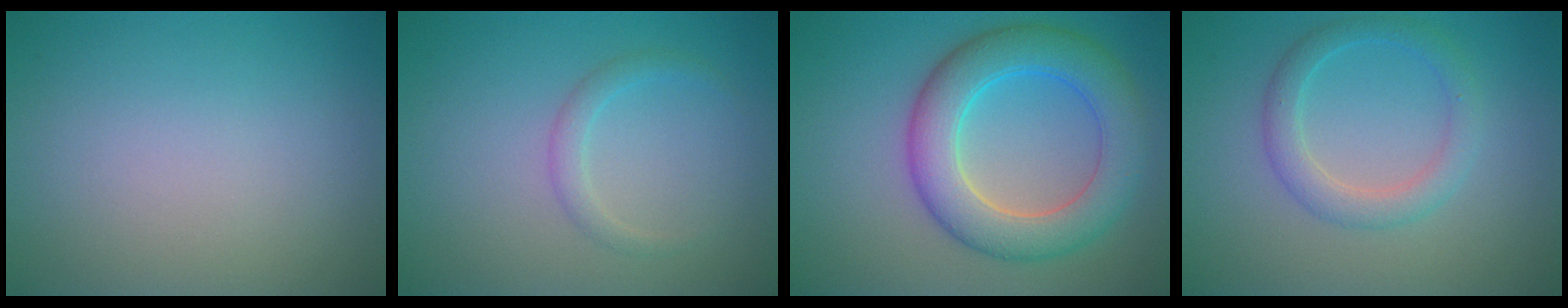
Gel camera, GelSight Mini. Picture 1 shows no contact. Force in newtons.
{"total": 1.4, "press": 1.4, "slide": 0.1}
{"total": 7.1, "press": 7.1, "slide": 0.1}
{"total": 2.8, "press": 2.8, "slide": 0.0}